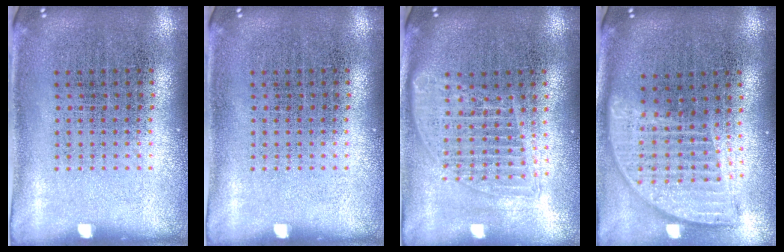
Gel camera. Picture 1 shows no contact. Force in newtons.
{"total": 0.0}
{"total": 1.6, "press": 1.4, "slide": 0.8}
{"total": 1.9, "press": 1.5, "slide": 1.1}